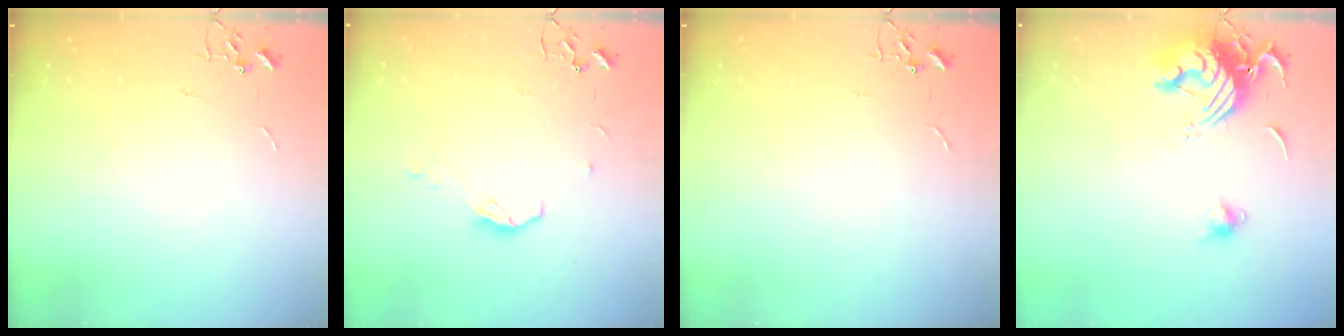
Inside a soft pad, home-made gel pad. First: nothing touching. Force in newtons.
{"total": 6.5, "press": 6.4, "slide": 0.4}
{"total": 0.0}
{"total": 14.3, "press": 14.2, "slide": 1.6}